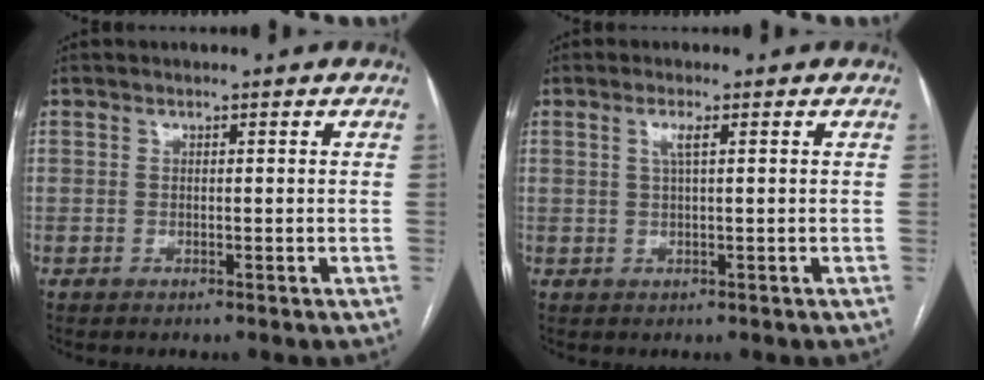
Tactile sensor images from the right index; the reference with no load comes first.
{"total": 1.9, "force": [0.6, 0.0, 1.8], "torque": [-0.039, 0.002, 0.011]}